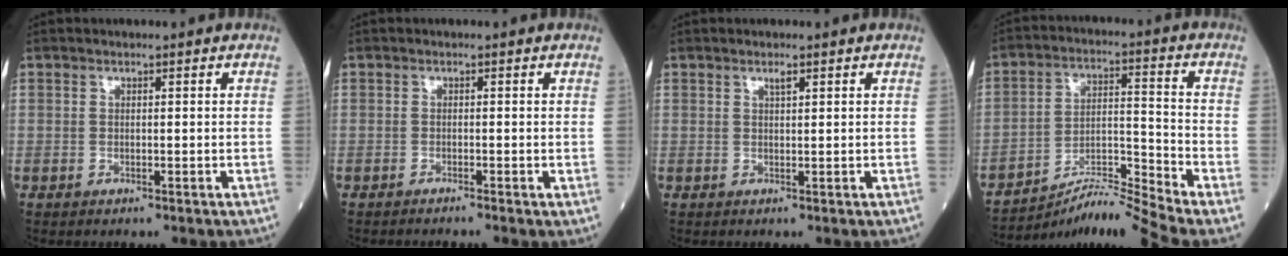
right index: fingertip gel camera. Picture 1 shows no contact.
{"total": 0.6, "force": [-0.4, -0.3, 0.4], "torque": [-0.006, 0.002, -0.011]}
{"total": 1.0, "force": [0.8, 0.1, 0.5], "torque": [-0.015, 0.003, 0.016]}
{"total": 9.9, "force": [-9.0, -2.8, 3.2], "torque": [-0.053, 0.019, -0.157]}